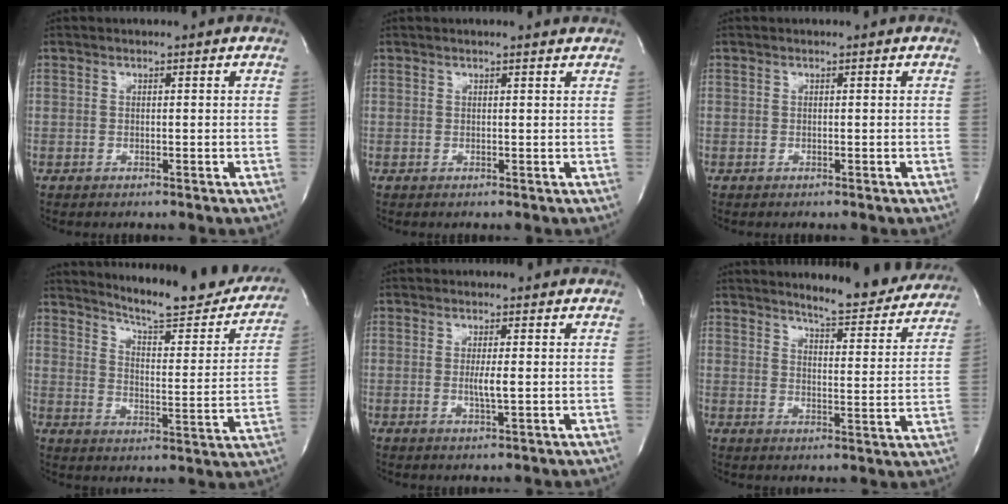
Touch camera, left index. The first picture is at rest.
{"total": 2.1, "force": [1.9, 0.0, 0.8], "torque": [-0.016, 0.007, 0.019]}
{"total": 0.0}
{"total": 21.3, "force": [19.4, 2.9, 8.2], "torque": [-0.108, -0.069, 0.243]}
{"total": 2.6, "force": [-0.1, 0.0, 2.6], "torque": [-0.053, -0.005, -0.001]}
{"total": 13.6, "force": [12.7, 2.1, 4.4], "torque": [-0.049, -0.034, 0.147]}